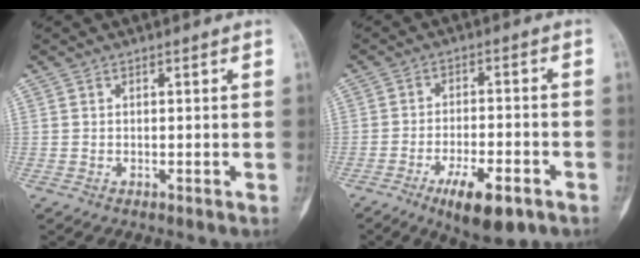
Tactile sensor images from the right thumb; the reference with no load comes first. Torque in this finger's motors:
{"motor_torque": [1.45, 0.78, 0.76, -0.73, -0.02]}